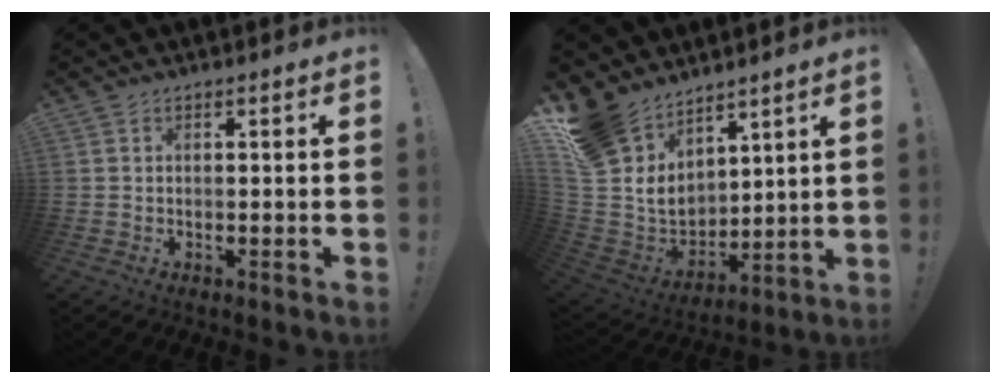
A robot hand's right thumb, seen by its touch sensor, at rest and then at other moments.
{"total": 15.3, "force": [10.7, 9.5, 5.6], "torque": [-0.133, -0.080, 0.214]}